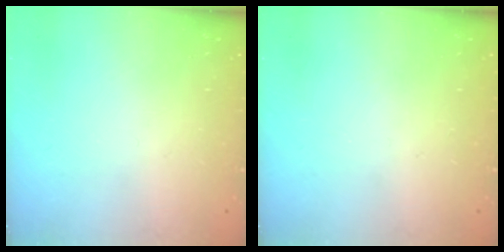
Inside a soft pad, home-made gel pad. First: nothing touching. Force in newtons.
{"total": 0.0}